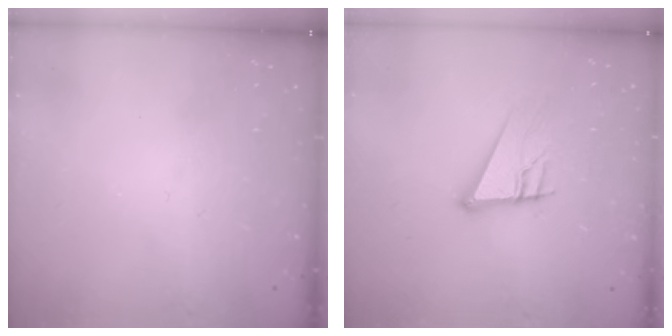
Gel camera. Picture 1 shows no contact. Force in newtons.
{"total": 13.1, "press": 12.7, "slide": 3.4}